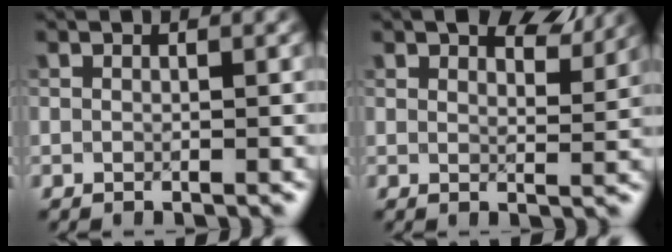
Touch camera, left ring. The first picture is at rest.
{"total": 4.9, "force": [3.9, 1.5, 2.5], "torque": [-0.038, 0.002, 0.052]}